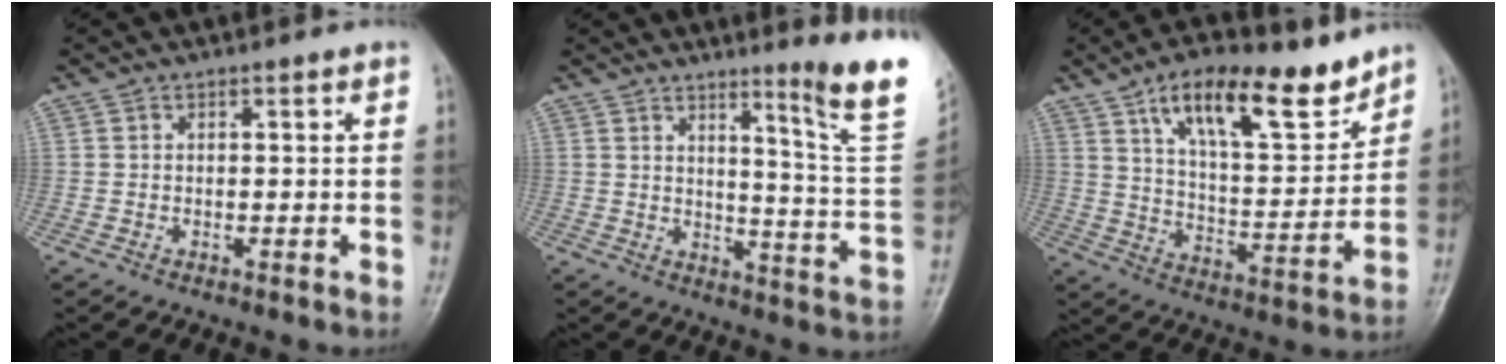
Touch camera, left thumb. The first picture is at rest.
{"total": 14.2, "force": [9.1, -0.1, 11.0], "torque": [-0.134, -0.087, 0.121]}
{"total": 17.6, "force": [11.4, 6.5, 11.7], "torque": [-0.151, -0.060, 0.195]}